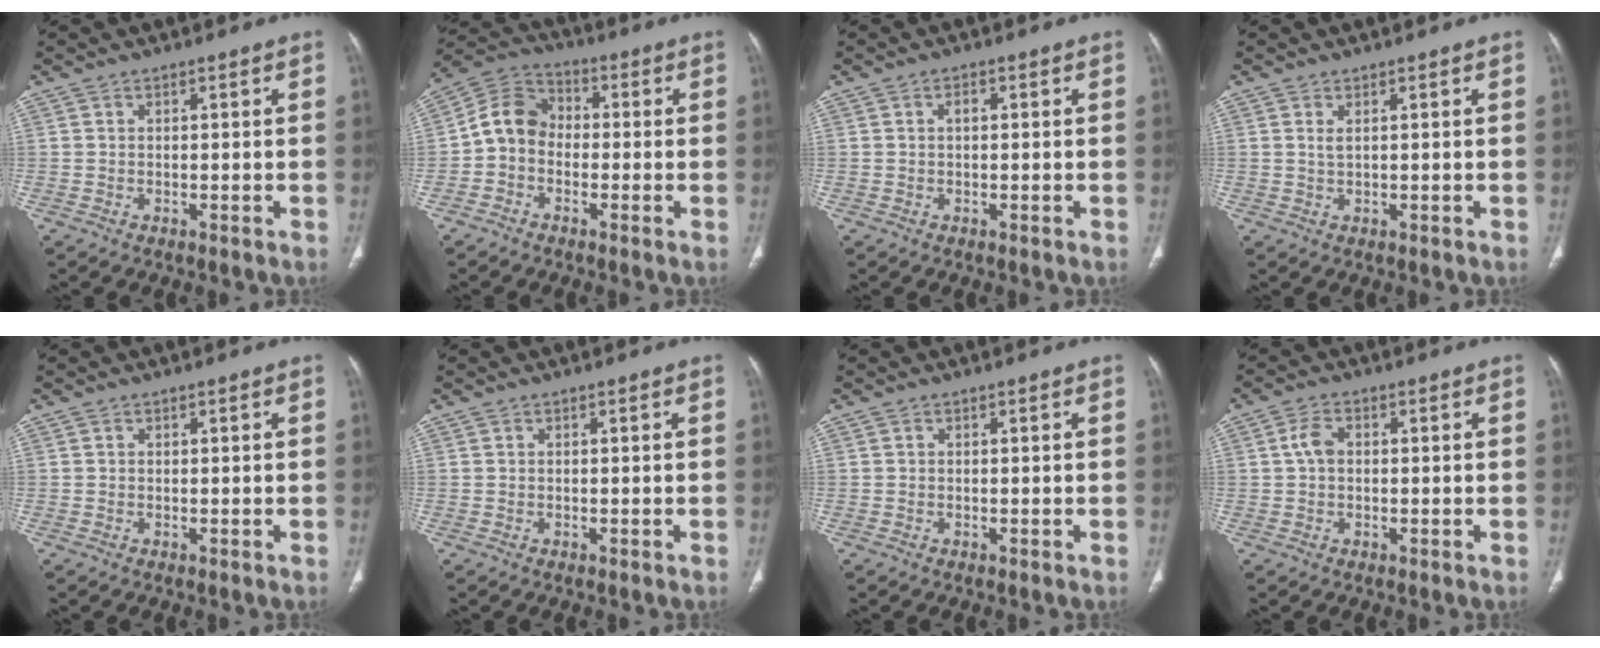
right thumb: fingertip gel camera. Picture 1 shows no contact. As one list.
[{"total": 8.0, "force": [-1.4, 6.6, 4.4], "torque": [-0.068, 0.034, -0.046]}, {"total": 1.3, "force": [0.2, 0.7, 1.0], "torque": [-0.017, 0.004, 0.000]}, {"total": 1.2, "force": [0.4, 0.4, 1.0], "torque": [-0.026, 0.001, 0.012]}, {"total": 0.0}, {"total": 0.0}, {"total": 0.0}, {"total": 3.3, "force": [0.3, 2.2, 2.4], "torque": [-0.045, 0.007, 0.001]}]